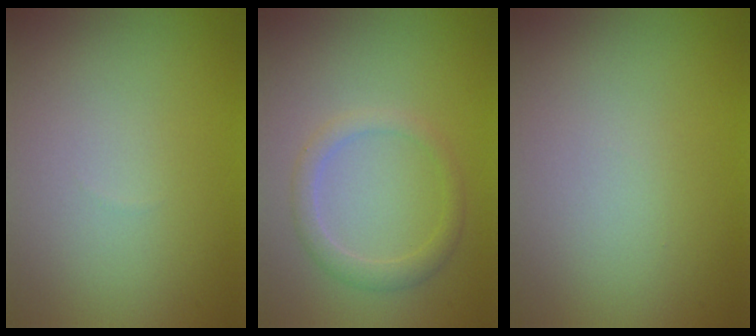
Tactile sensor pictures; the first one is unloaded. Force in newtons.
{"total": 2.1, "press": 2.1, "slide": 0.2}
{"total": 0.0}